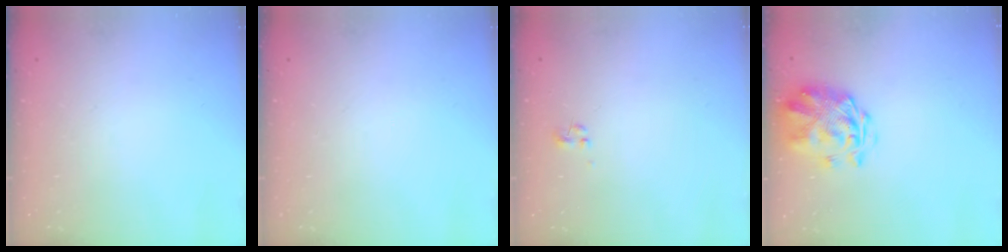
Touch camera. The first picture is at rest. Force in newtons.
{"total": 0.0}
{"total": 0.0}
{"total": 3.2, "press": 2.9, "slide": 1.5}